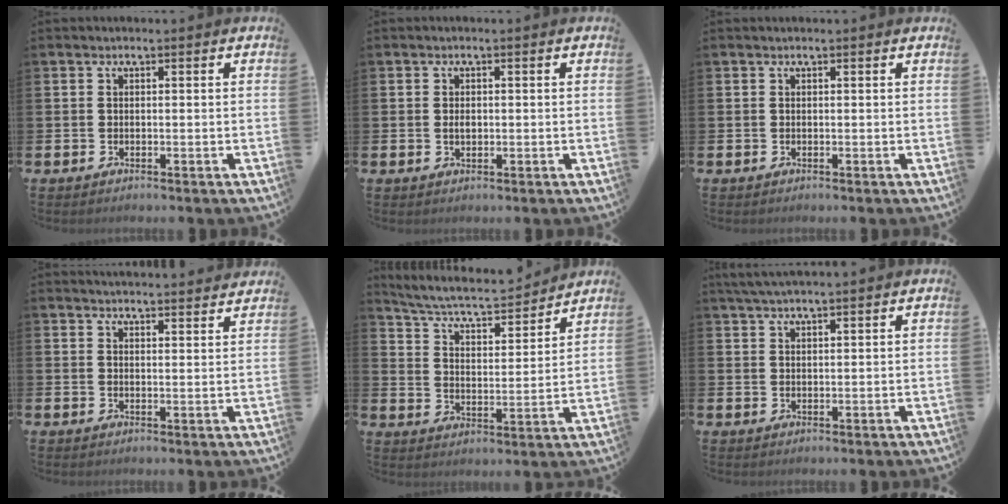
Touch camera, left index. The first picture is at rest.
{"total": 1.2, "force": [0.0, 0.8, 0.9], "torque": [-0.007, 0.002, -0.004]}
{"total": 0.0}
{"total": 3.3, "force": [3.3, -0.2, -0.1], "torque": [-0.007, -0.021, 0.060]}
{"total": 6.7, "force": [6.2, 1.4, 2.1], "torque": [-0.072, -0.049, 0.102]}
{"total": 2.9, "force": [2.8, 0.0, 1.0], "torque": [-0.035, -0.001, 0.053]}